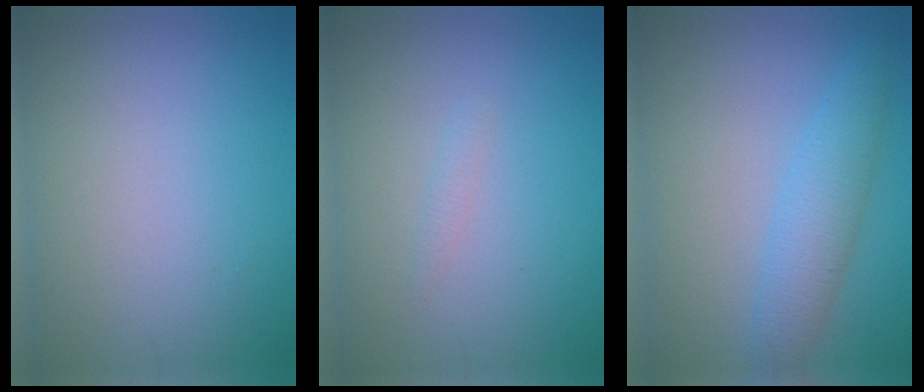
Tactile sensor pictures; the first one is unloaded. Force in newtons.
{"total": 0.6, "press": 0.6, "slide": 0.0}
{"total": 3.3, "press": 3.3, "slide": 0.1}